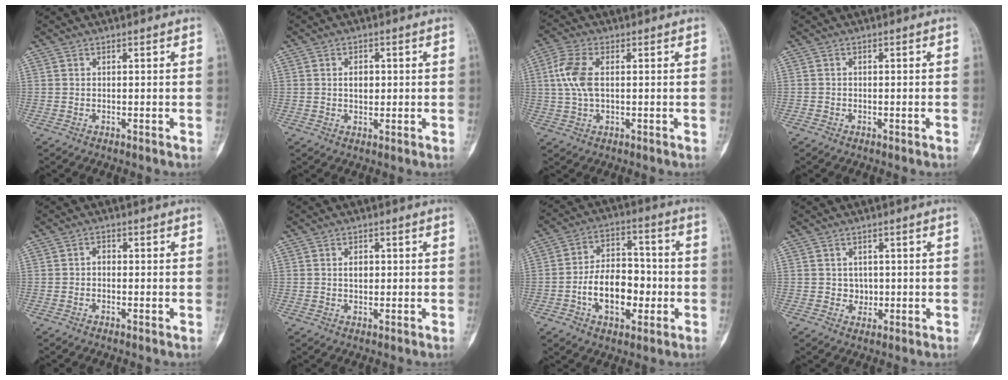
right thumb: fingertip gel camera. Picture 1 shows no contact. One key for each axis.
{"total": 2.9, "fx": 0.3, "fy": 1.9, "fz": 2.1, "tx": -0.021, "ty": -0.002, "tz": 0.005}
{"total": 7.4, "fx": 1.1, "fy": 4.0, "fz": 6.1, "tx": -0.148, "ty": 0.010, "tz": 0.019}
{"total": 0.5, "fx": -0.4, "fy": 0.4, "fz": 0.1, "tx": 0.006, "ty": 0.003, "tz": -0.009}
{"total": 1.5, "fx": -0.2, "fy": 1.0, "fz": 1.1, "tx": -0.008, "ty": 0.004, "tz": -0.010}
{"total": 2.5, "fx": 0.3, "fy": 1.6, "fz": 1.9, "tx": -0.020, "ty": -0.002, "tz": 0.005}
{"total": 13.3, "fx": -3.0, "fy": 8.4, "fz": 9.9, "tx": -0.126, "ty": 0.035, "tz": -0.051}
{"total": 2.4, "fx": 0.1, "fy": 2.3, "fz": 0.9, "tx": 0.008, "ty": 0.003, "tz": 0.003}